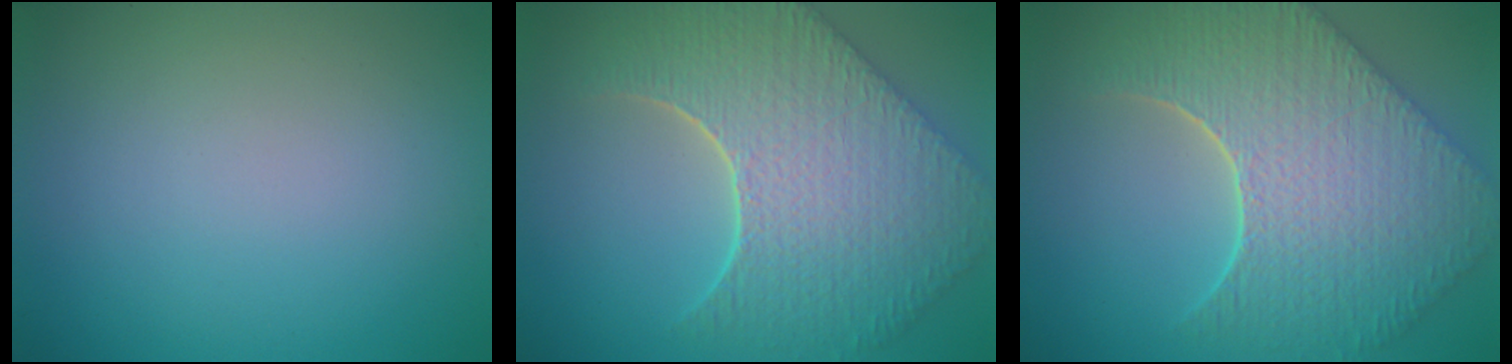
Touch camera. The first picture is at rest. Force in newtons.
{"total": 9.6, "press": 7.0, "slide": 6.7}
{"total": 9.9, "press": 7.1, "slide": 6.8}